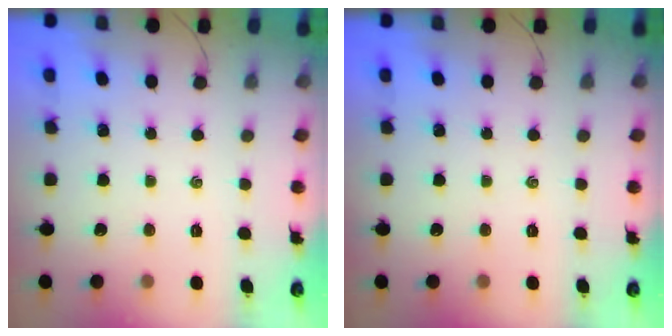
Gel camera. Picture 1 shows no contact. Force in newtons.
{"total": 0.0}